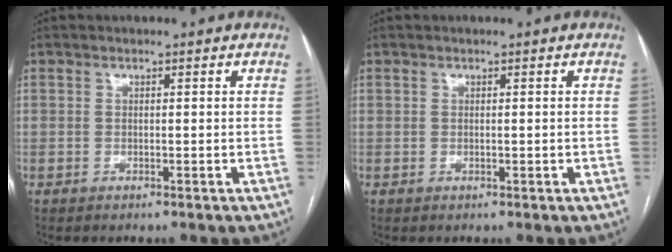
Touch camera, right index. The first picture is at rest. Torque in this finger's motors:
{"motor_torque": [-0.51, 0.27, 0.03, 0.00]}